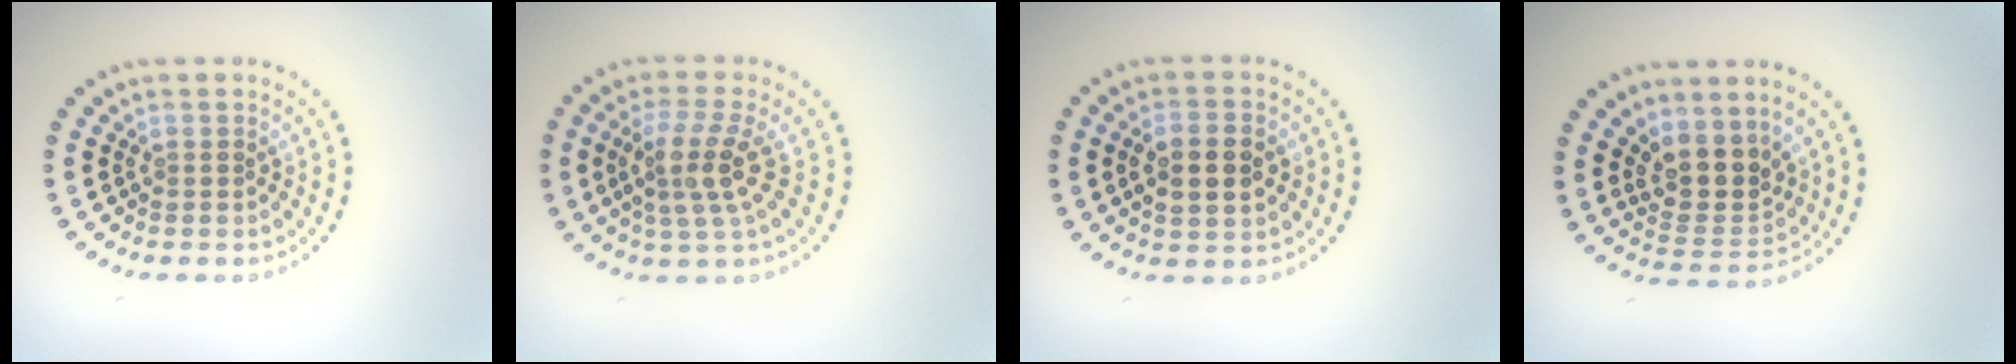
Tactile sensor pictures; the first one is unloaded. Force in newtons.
{"total": 3.6, "press": 2.9, "slide": 2.2}
{"total": 3.5, "press": 3.5, "slide": 0.2}
{"total": 3.7, "press": 3.0, "slide": 2.1}